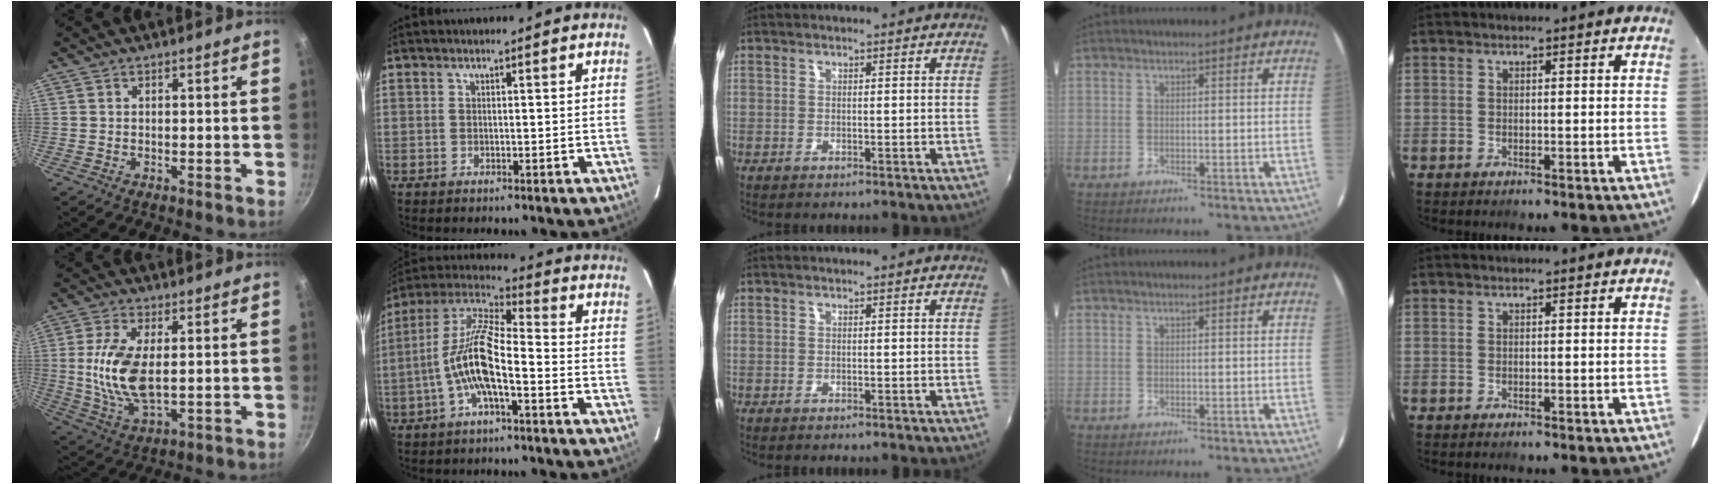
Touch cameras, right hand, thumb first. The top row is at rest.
{"thumb": {"total": 12.0, "force": [0.8, 5.8, 10.5], "torque": [-0.208, -0.008, 0.018]}, "index": {"total": 11.6, "force": [-4.0, 2.9, 10.5], "torque": [-0.216, 0.009, -0.080]}}